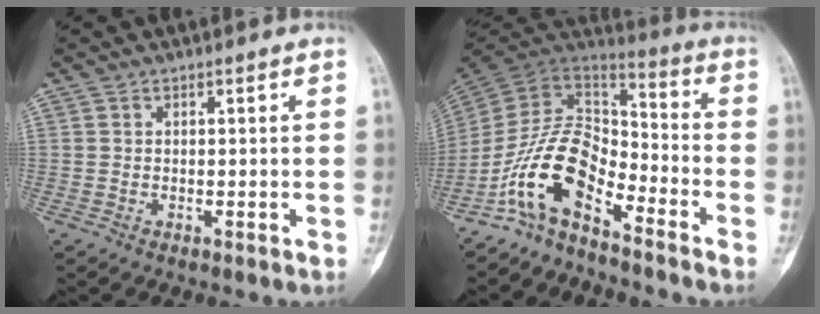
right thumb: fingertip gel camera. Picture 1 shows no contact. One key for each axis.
{"total": 13.9, "fx": -8.4, "fy": 6.5, "fz": 9.0, "tx": -0.154, "ty": 0.090, "tz": -0.170}